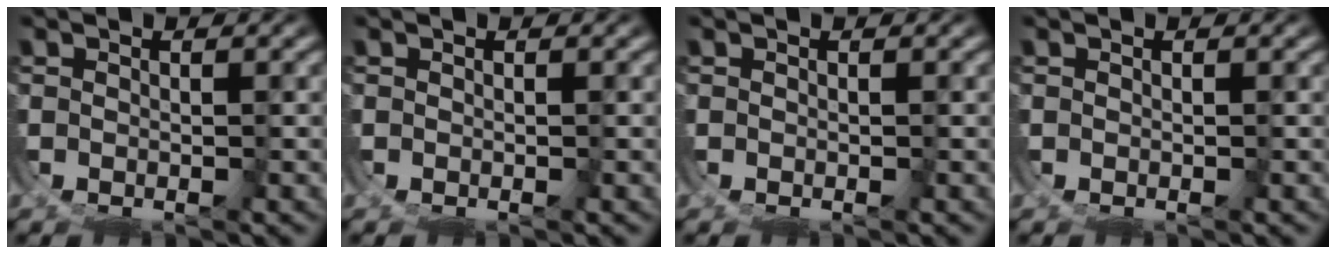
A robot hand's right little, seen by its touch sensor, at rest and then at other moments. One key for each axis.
{"total": 0.0}
{"total": 0.0}
{"total": 0.0}